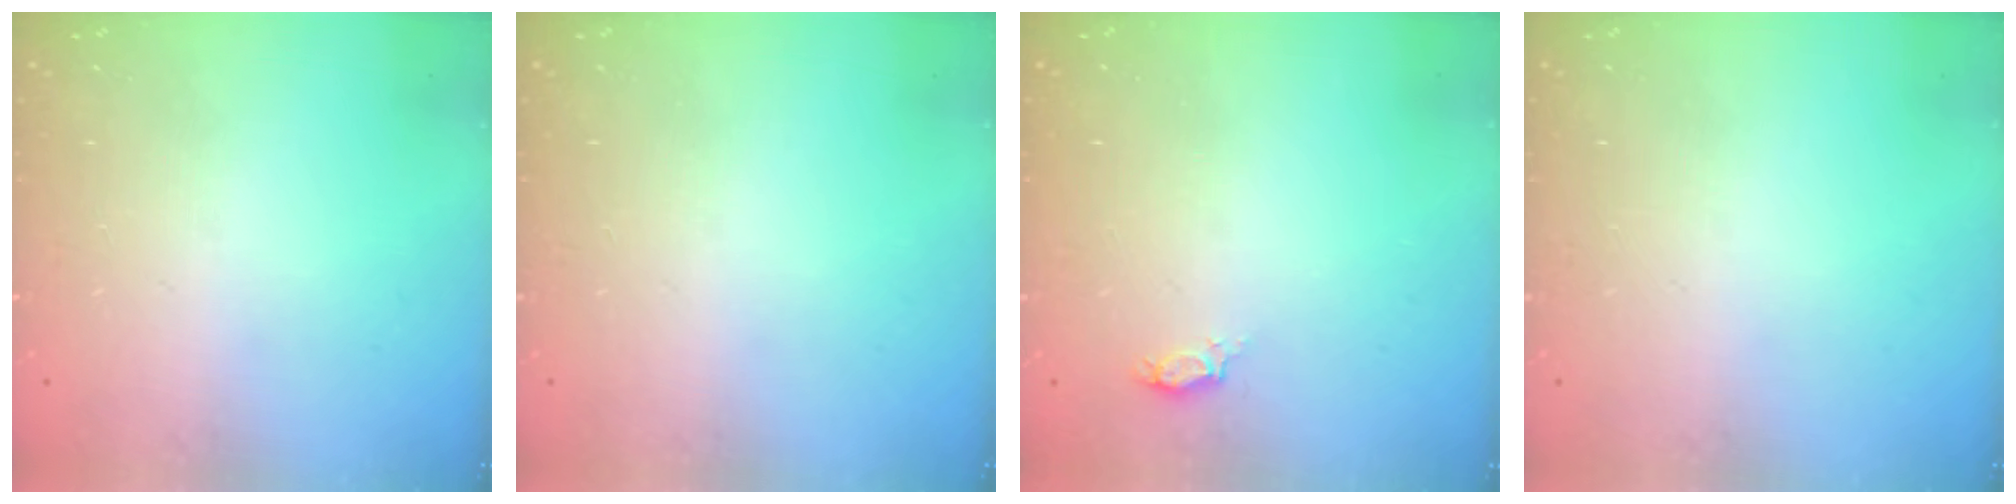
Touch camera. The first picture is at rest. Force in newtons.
{"total": 0.0}
{"total": 4.2, "press": 3.9, "slide": 1.5}
{"total": 0.0}